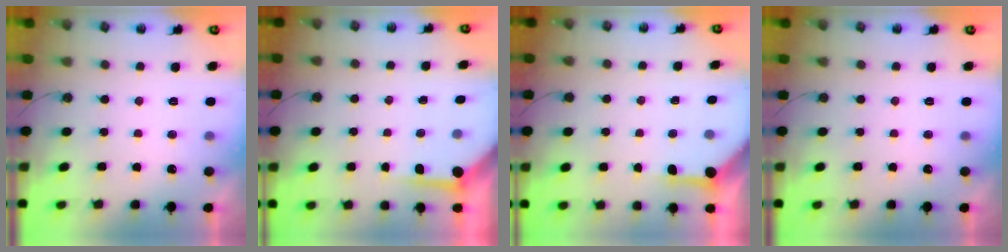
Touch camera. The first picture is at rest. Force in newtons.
{"total": 3.7, "press": 3.7, "slide": 0.2}
{"total": 5.1, "press": 5.1, "slide": 0.6}
{"total": 0.0}